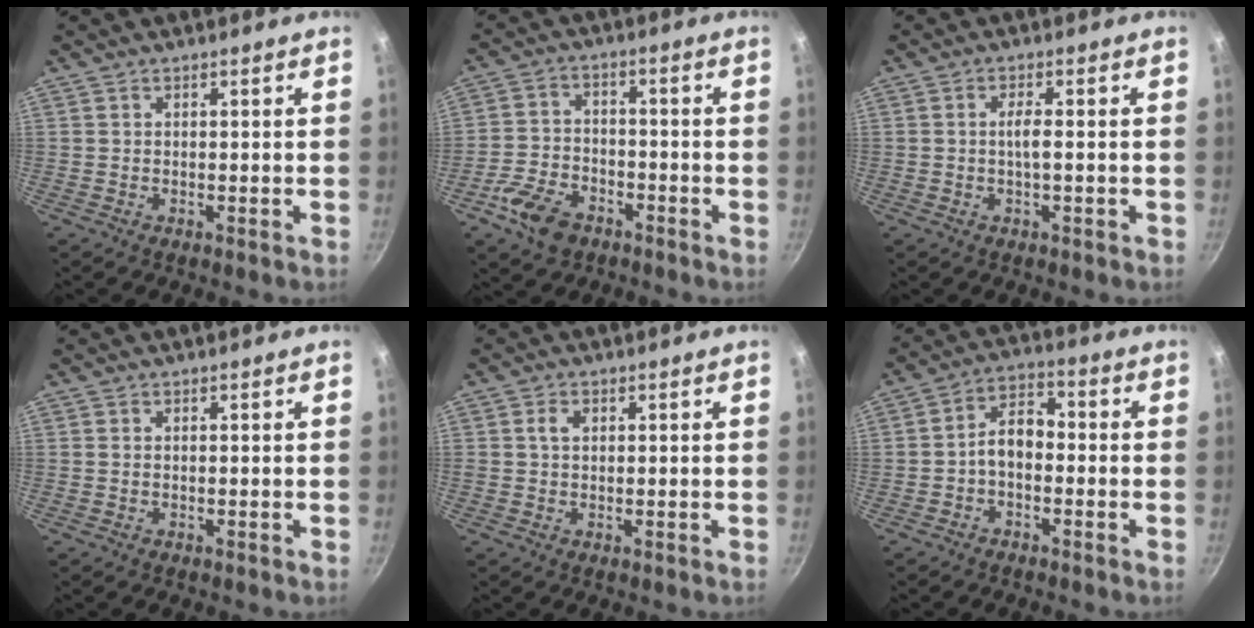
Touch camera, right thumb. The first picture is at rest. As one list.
[{"total": 9.8, "force": [-5.9, 5.8, 5.3], "torque": [-0.093, 0.036, -0.120]}, {"total": 2.4, "force": [-0.3, 0.5, 2.3], "torque": [-0.050, 0.006, -0.009]}, {"total": 0.0}, {"total": 2.2, "force": [0.6, 1.6, 1.4], "torque": [-0.017, 0.003, 0.010]}, {"total": 6.4, "force": [-1.5, 4.0, 4.7], "torque": [-0.066, 0.032, -0.037]}]